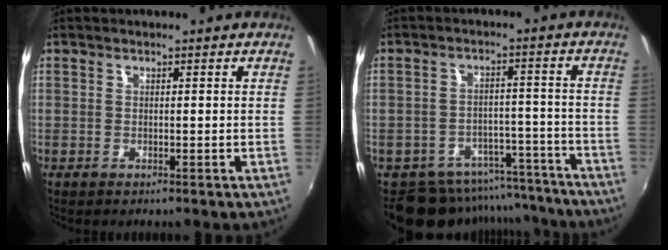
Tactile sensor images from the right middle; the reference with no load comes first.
{"total": 13.8, "force": [-12.4, 5.6, 2.5], "torque": [-0.047, 0.033, -0.157]}